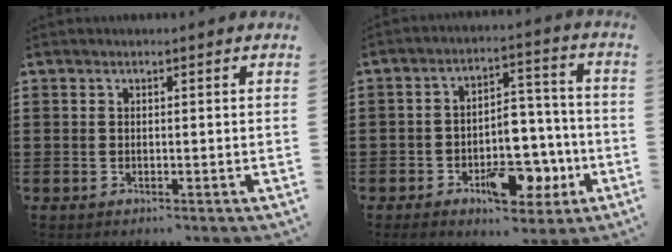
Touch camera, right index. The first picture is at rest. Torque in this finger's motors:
{"motor_torque": [2.14, 0.00, 1.05, 0.15]}